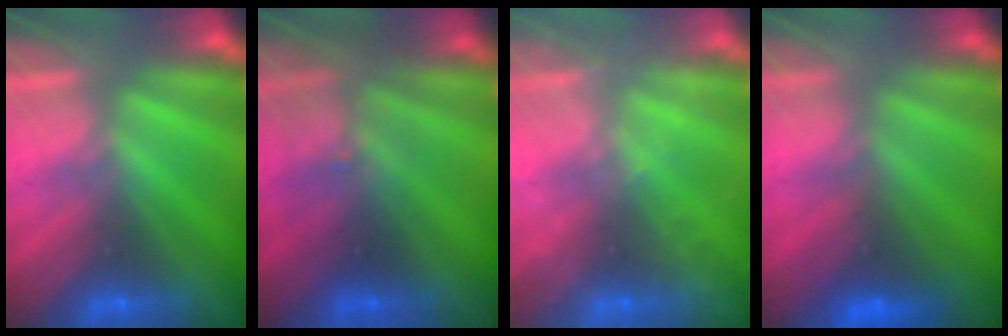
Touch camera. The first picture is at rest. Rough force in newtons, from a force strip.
{"total": 2.7}
{"total": 2.3}
{"total": 9.6}